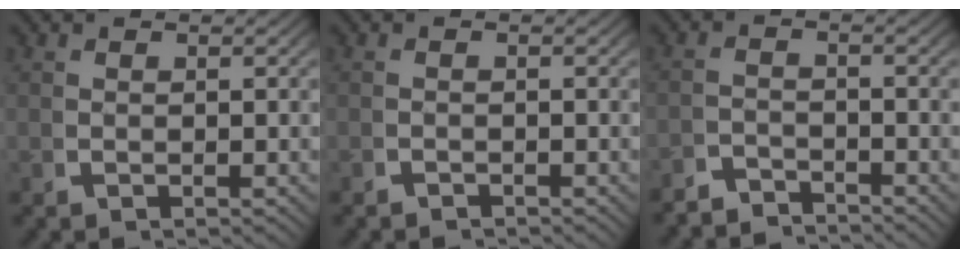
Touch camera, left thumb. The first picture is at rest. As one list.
[{"total": 1.0, "force": [-1.0, 0.2, 0.0], "torque": [0.001, -0.007, -0.016]}, {"total": 3.3, "force": [-3.3, 0.5, -0.1], "torque": [0.008, -0.014, -0.063]}]